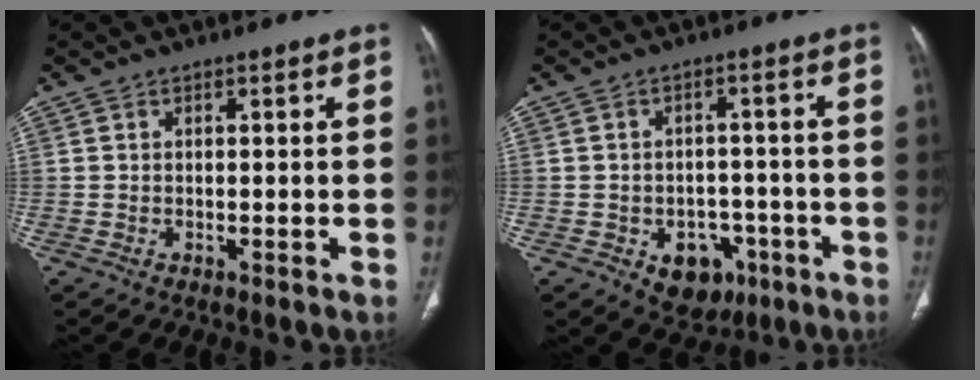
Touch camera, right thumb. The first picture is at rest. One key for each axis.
{"total": 8.2, "fx": -3.6, "fy": 6.1, "fz": 4.2, "tx": -0.025, "ty": 0.026, "tz": -0.039}